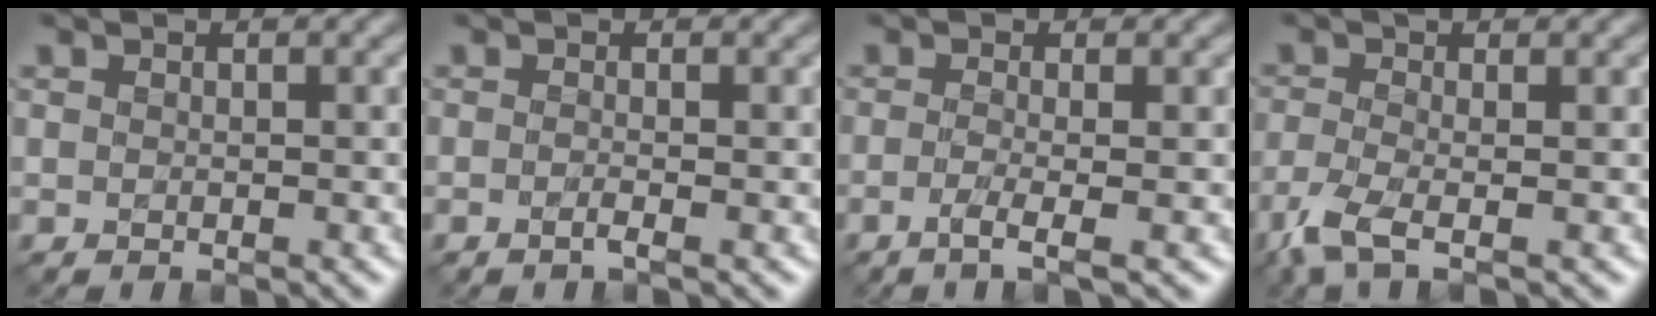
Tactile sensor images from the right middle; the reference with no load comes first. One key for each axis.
{"total": 1.1, "fx": -0.4, "fy": 0.2, "fz": 1.0, "tx": -0.016, "ty": -0.006, "tz": -0.010}
{"total": 2.5, "fx": -0.9, "fy": 0.7, "fz": 2.2, "tx": -0.037, "ty": -0.007, "tz": -0.025}
{"total": 4.1, "fx": -2.1, "fy": 1.1, "fz": 3.4, "tx": -0.079, "ty": -0.015, "tz": -0.053}